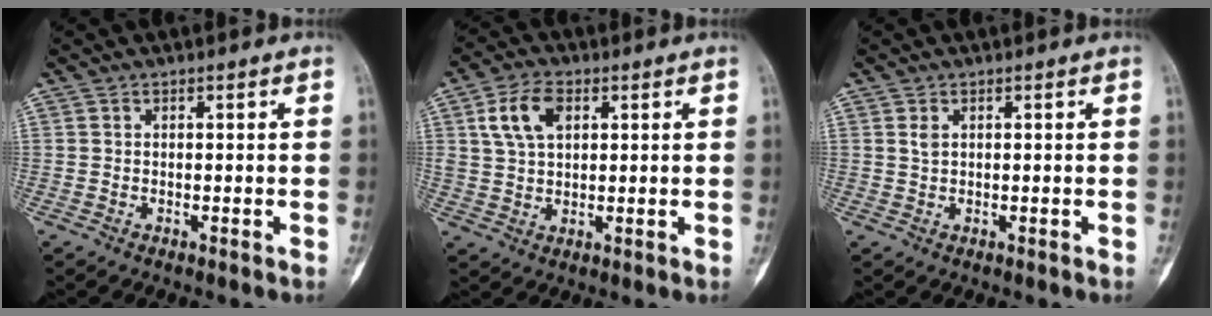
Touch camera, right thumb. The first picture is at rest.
{"total": 8.2, "force": [3.1, 4.9, 5.8], "torque": [-0.104, -0.001, 0.059]}
{"total": 1.2, "force": [0.5, 0.7, 0.8], "torque": [-0.012, 0.001, 0.012]}